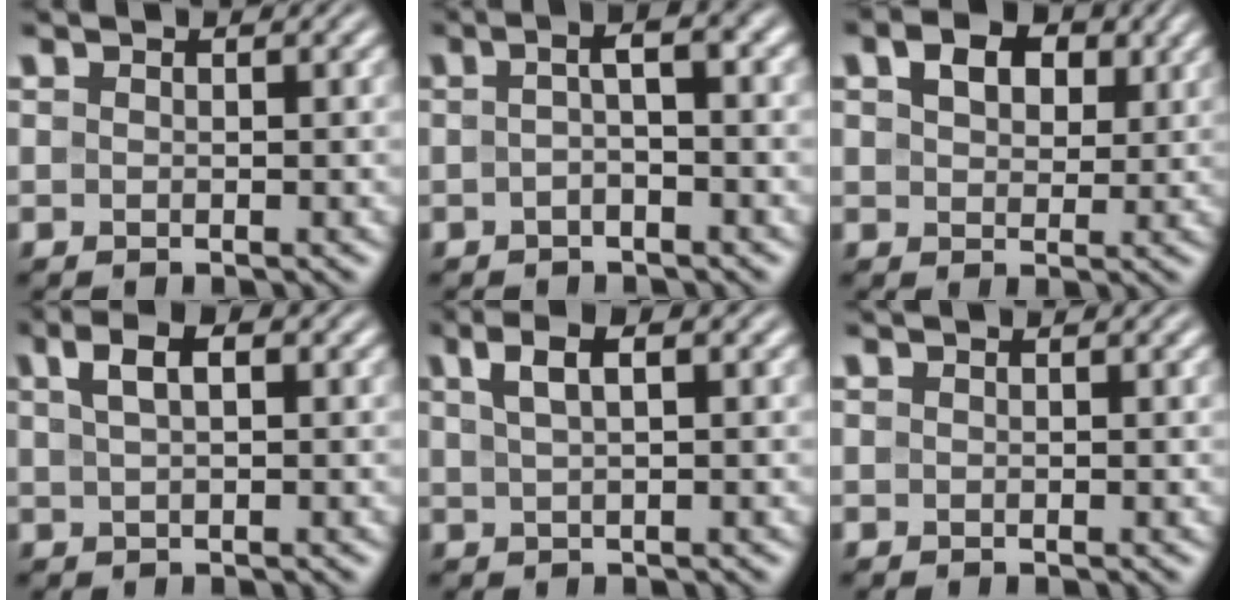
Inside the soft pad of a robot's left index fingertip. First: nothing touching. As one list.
[{"total": 3.1, "force": [0.0, 0.7, 3.0], "torque": [-0.049, 0.009, -0.004]}, {"total": 4.4, "force": [2.0, 2.9, 2.7], "torque": [-0.054, 0.004, 0.029]}, {"total": 3.4, "force": [1.5, 1.3, 2.7], "torque": [-0.046, 0.009, 0.019]}, {"total": 4.0, "force": [1.9, 1.4, 3.2], "torque": [-0.052, 0.011, 0.026]}, {"total": 0.0}]